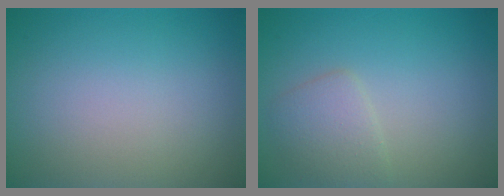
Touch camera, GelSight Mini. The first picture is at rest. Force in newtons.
{"total": 2.3, "press": 2.3, "slide": 0.0}